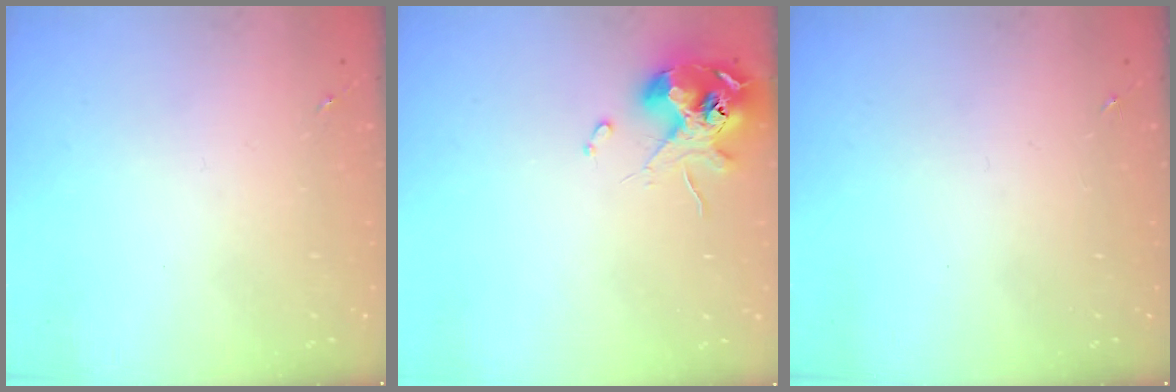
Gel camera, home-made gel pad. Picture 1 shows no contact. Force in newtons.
{"total": 11.1, "press": 11.0, "slide": 1.6}
{"total": 0.0}